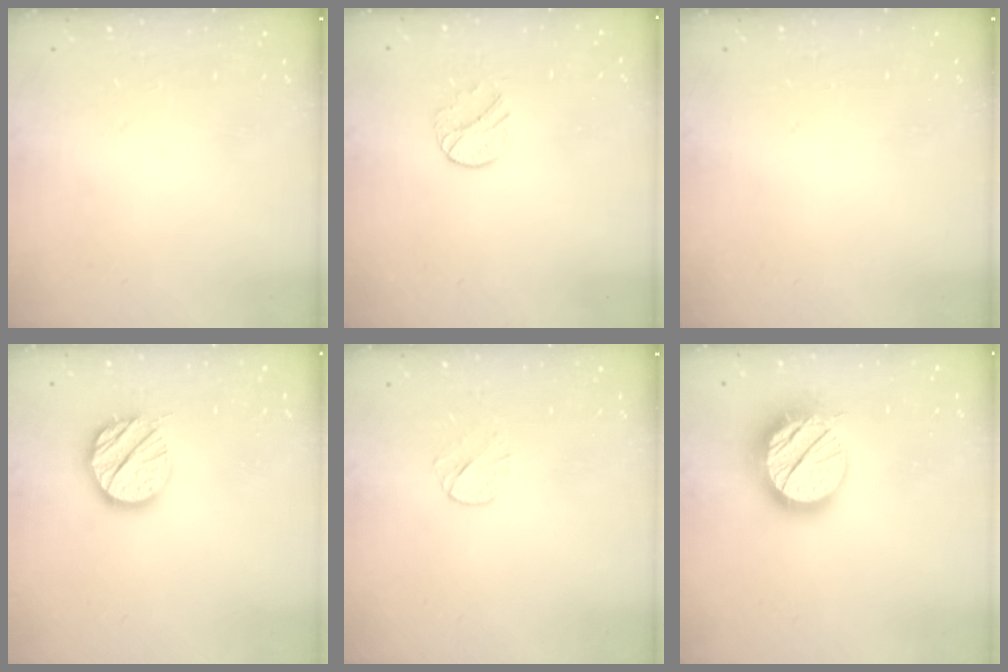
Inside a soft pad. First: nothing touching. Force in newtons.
{"total": 6.0, "press": 6.0, "slide": 0.7}
{"total": 0.0}
{"total": 13.3, "press": 13.2, "slide": 1.4}
{"total": 4.3, "press": 4.2, "slide": 0.5}
{"total": 16.8, "press": 16.8, "slide": 1.6}